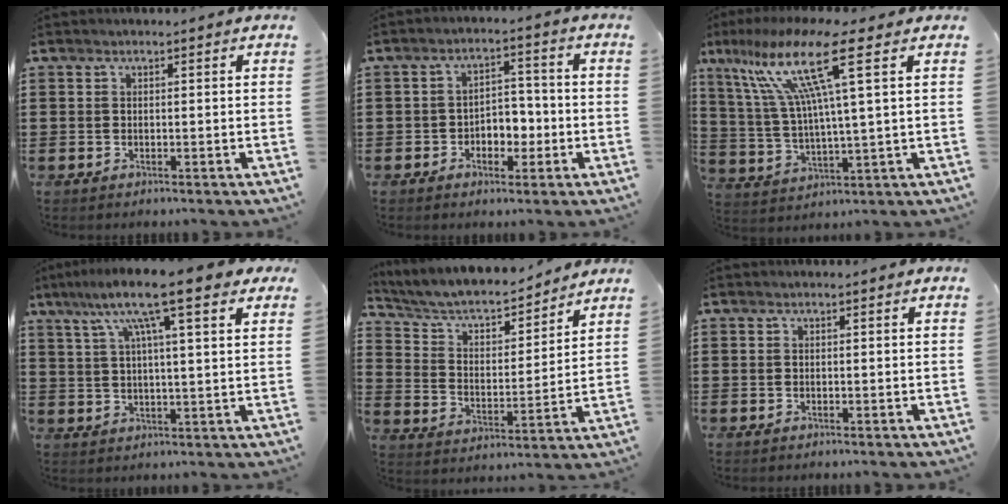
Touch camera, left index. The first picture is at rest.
{"total": 3.9, "force": [-1.8, 2.9, 2.0], "torque": [-0.037, 0.006, -0.042]}
{"total": 14.2, "force": [7.1, 1.2, 12.2], "torque": [-0.271, -0.019, 0.108]}
{"total": 12.0, "force": [7.4, 1.9, 9.2], "torque": [-0.184, -0.013, 0.118]}
{"total": 5.9, "force": [5.2, 1.7, 2.2], "torque": [-0.068, -0.033, 0.084]}
{"total": 0.0}